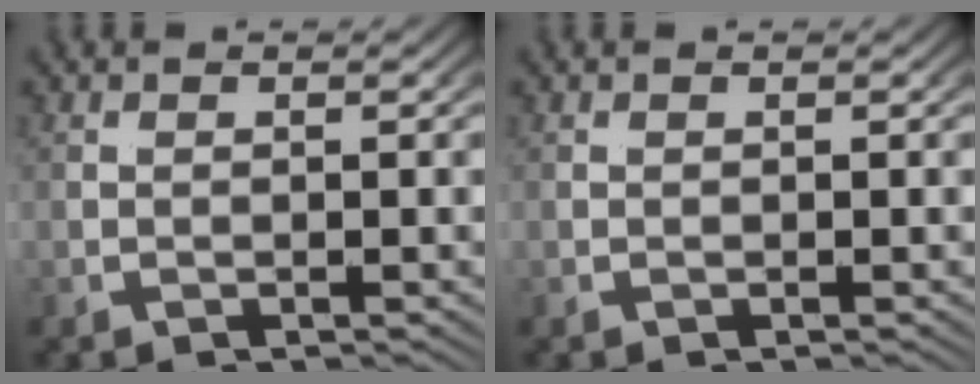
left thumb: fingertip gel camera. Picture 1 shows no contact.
{"total": 0.0}